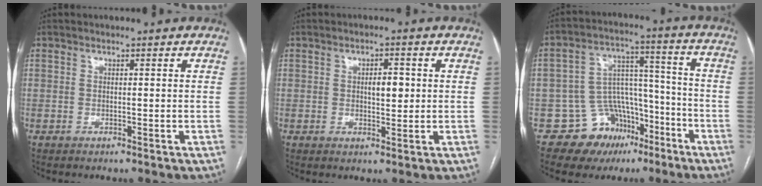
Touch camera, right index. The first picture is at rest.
{"total": 3.4, "force": [0.5, 1.4, 3.0], "torque": [-0.046, 0.002, 0.008]}
{"total": 11.6, "force": [-6.9, 8.7, 3.4], "torque": [-0.044, 0.066, -0.100]}